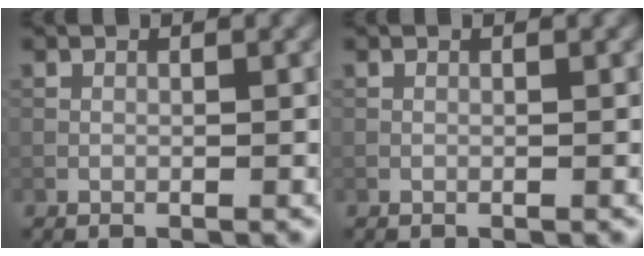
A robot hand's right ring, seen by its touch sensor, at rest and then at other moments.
{"total": 0.0}